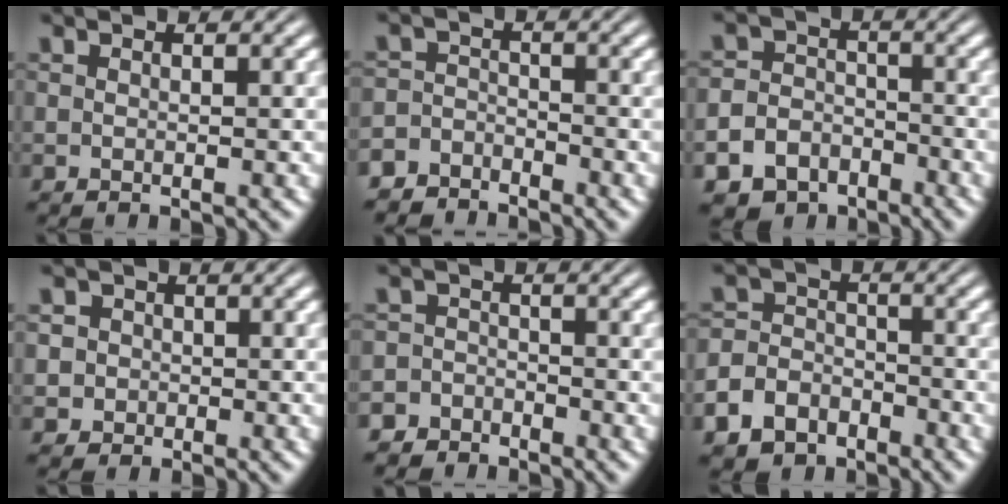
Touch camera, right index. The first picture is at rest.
{"total": 3.9, "force": [-3.6, 1.5, 0.0], "torque": [0.014, -0.015, -0.062]}
{"total": 9.0, "force": [-4.9, 7.2, 1.9], "torque": [-0.026, -0.033, -0.088]}
{"total": 3.7, "force": [-0.4, 3.6, 0.9], "torque": [-0.021, -0.008, -0.012]}
{"total": 3.7, "force": [-3.3, 1.7, -0.4], "torque": [0.017, -0.014, -0.057]}
{"total": 7.0, "force": [-3.8, 5.7, 1.7], "torque": [-0.023, -0.025, -0.064]}